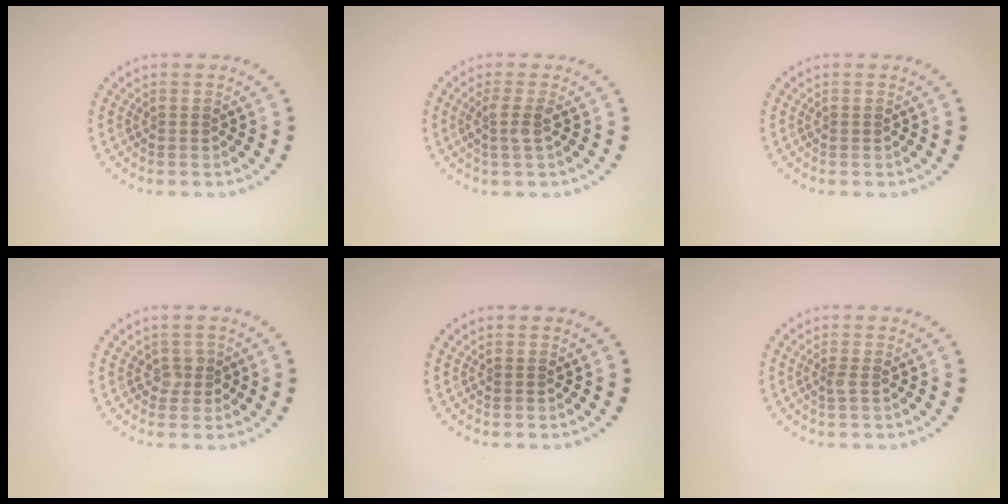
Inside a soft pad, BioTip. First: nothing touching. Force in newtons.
{"total": 1.7, "press": 1.2, "slide": 1.2}
{"total": 0.0}
{"total": 1.3, "press": 1.1, "slide": 0.7}
{"total": 0.0}
{"total": 0.8, "press": 0.5, "slide": 0.5}